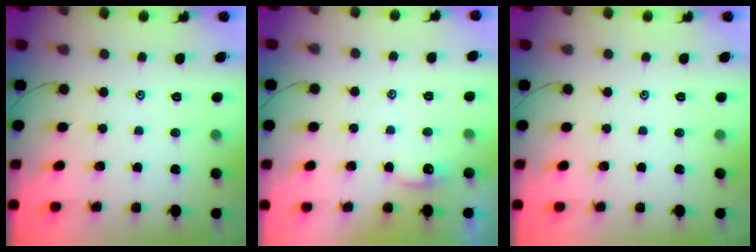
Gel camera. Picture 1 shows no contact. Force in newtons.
{"total": 2.1, "press": 2.0, "slide": 0.3}
{"total": 0.0}